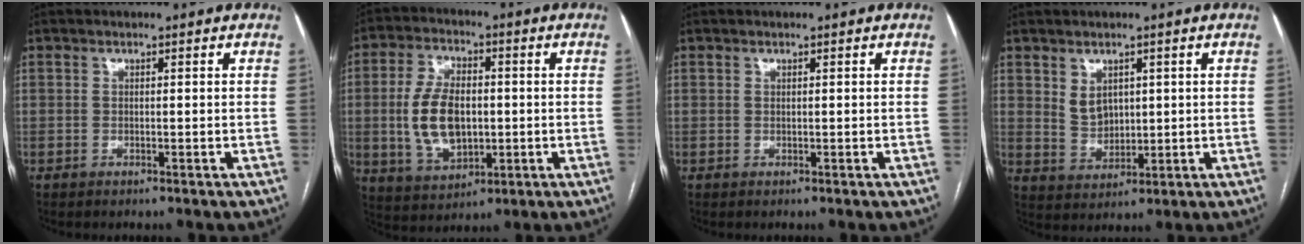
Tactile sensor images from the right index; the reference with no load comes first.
{"total": 10.8, "force": [-0.5, 6.1, 8.9], "torque": [-0.188, 0.009, 0.001]}
{"total": 0.0}
{"total": 4.3, "force": [1.5, 3.2, 2.4], "torque": [-0.051, 0.002, 0.041]}